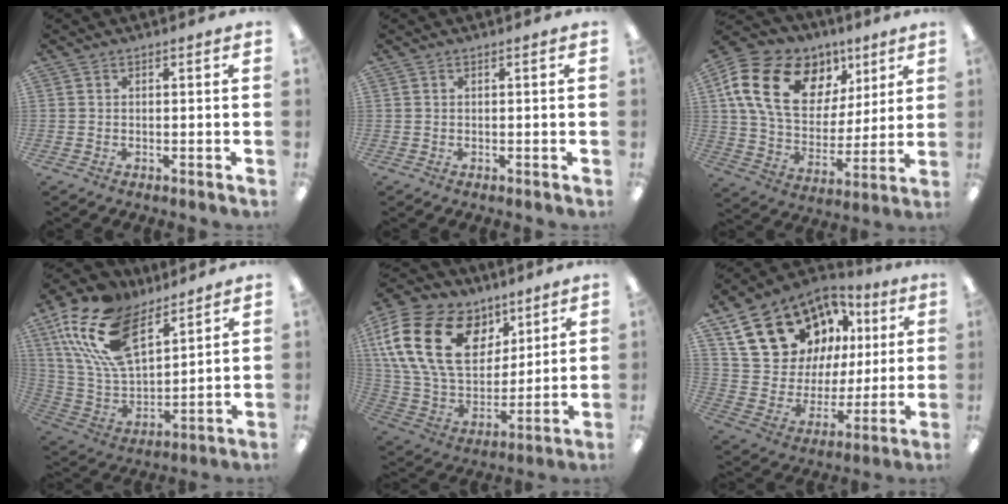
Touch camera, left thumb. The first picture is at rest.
{"total": 0.0}
{"total": 21.7, "force": [8.9, 15.1, 12.7], "torque": [-0.224, -0.015, 0.164]}
{"total": 21.6, "force": [12.1, 11.4, 13.8], "torque": [-0.299, -0.049, 0.220]}
{"total": 23.8, "force": [9.7, 16.1, 14.6], "torque": [-0.299, -0.030, 0.173]}
{"total": 20.9, "force": [11.4, 14.5, 9.9], "torque": [-0.178, -0.042, 0.222]}